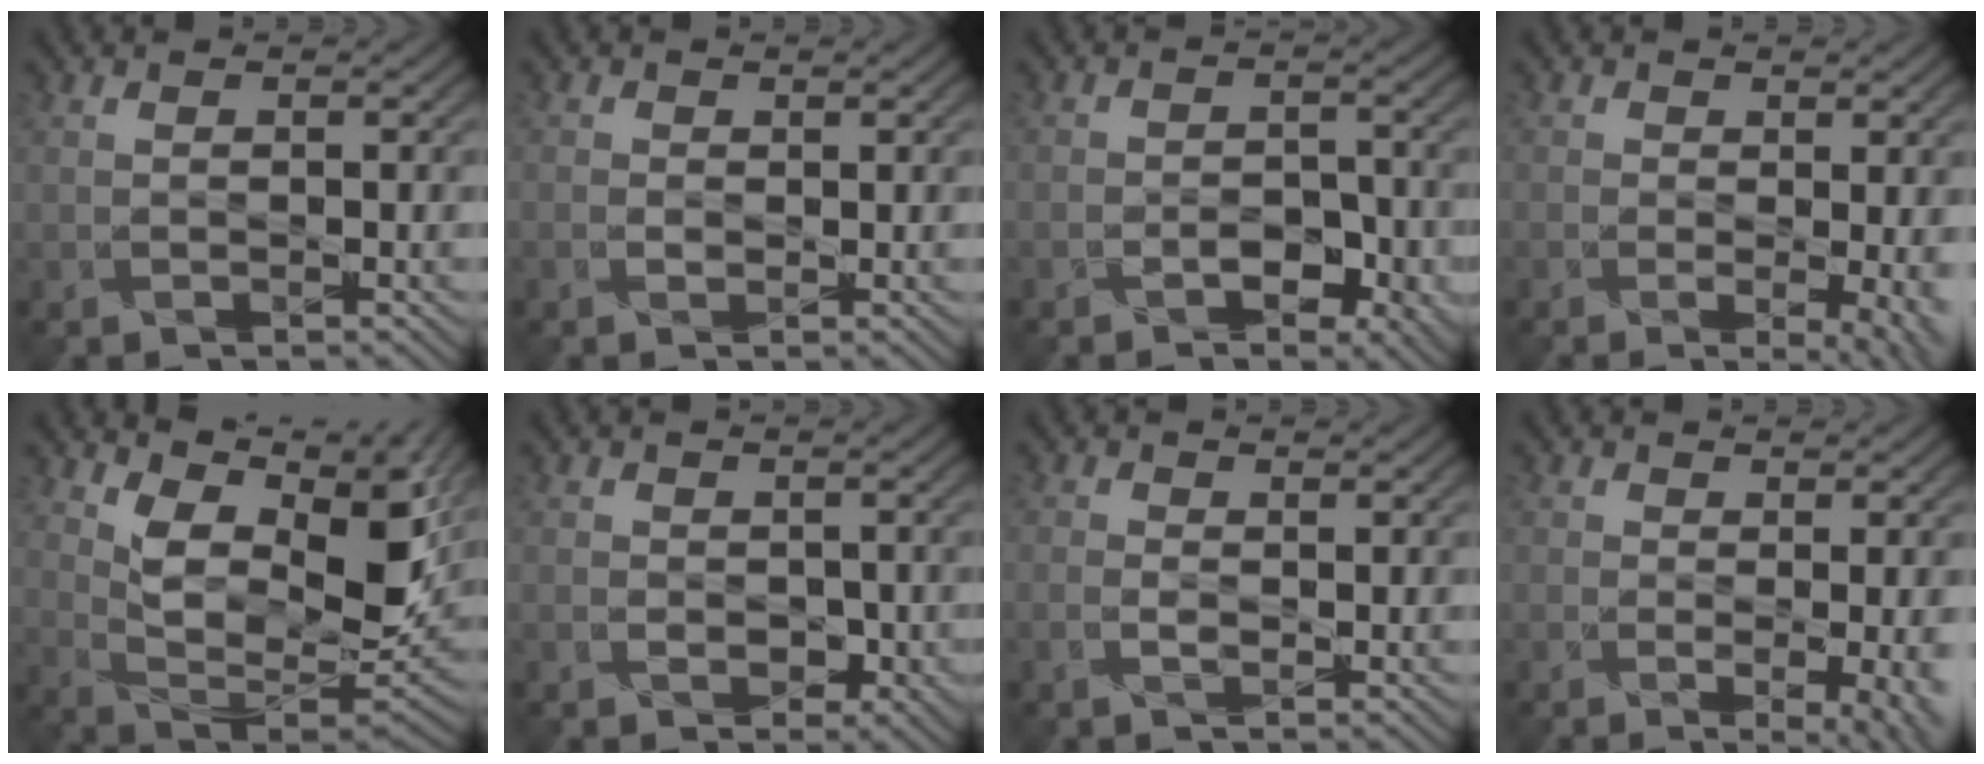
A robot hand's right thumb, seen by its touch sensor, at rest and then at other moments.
{"total": 0.7, "force": [0.0, 0.6, 0.2], "torque": [-0.009, -0.003, 0.003]}
{"total": 4.3, "force": [-2.9, 2.6, 1.9], "torque": [-0.017, 0.004, -0.044]}
{"total": 6.8, "force": [-1.1, 3.0, 6.0], "torque": [-0.070, -0.008, -0.004]}
{"total": 11.3, "force": [5.3, 5.3, 8.4], "torque": [-0.166, -0.007, 0.103]}
{"total": 2.6, "force": [-1.2, 2.2, 0.7], "torque": [-0.001, -0.007, -0.014]}
{"total": 1.0, "force": [-0.4, 0.6, 0.7], "torque": [-0.023, -0.001, -0.007]}
{"total": 7.4, "force": [-1.6, 3.2, 6.5], "torque": [-0.066, -0.005, -0.007]}